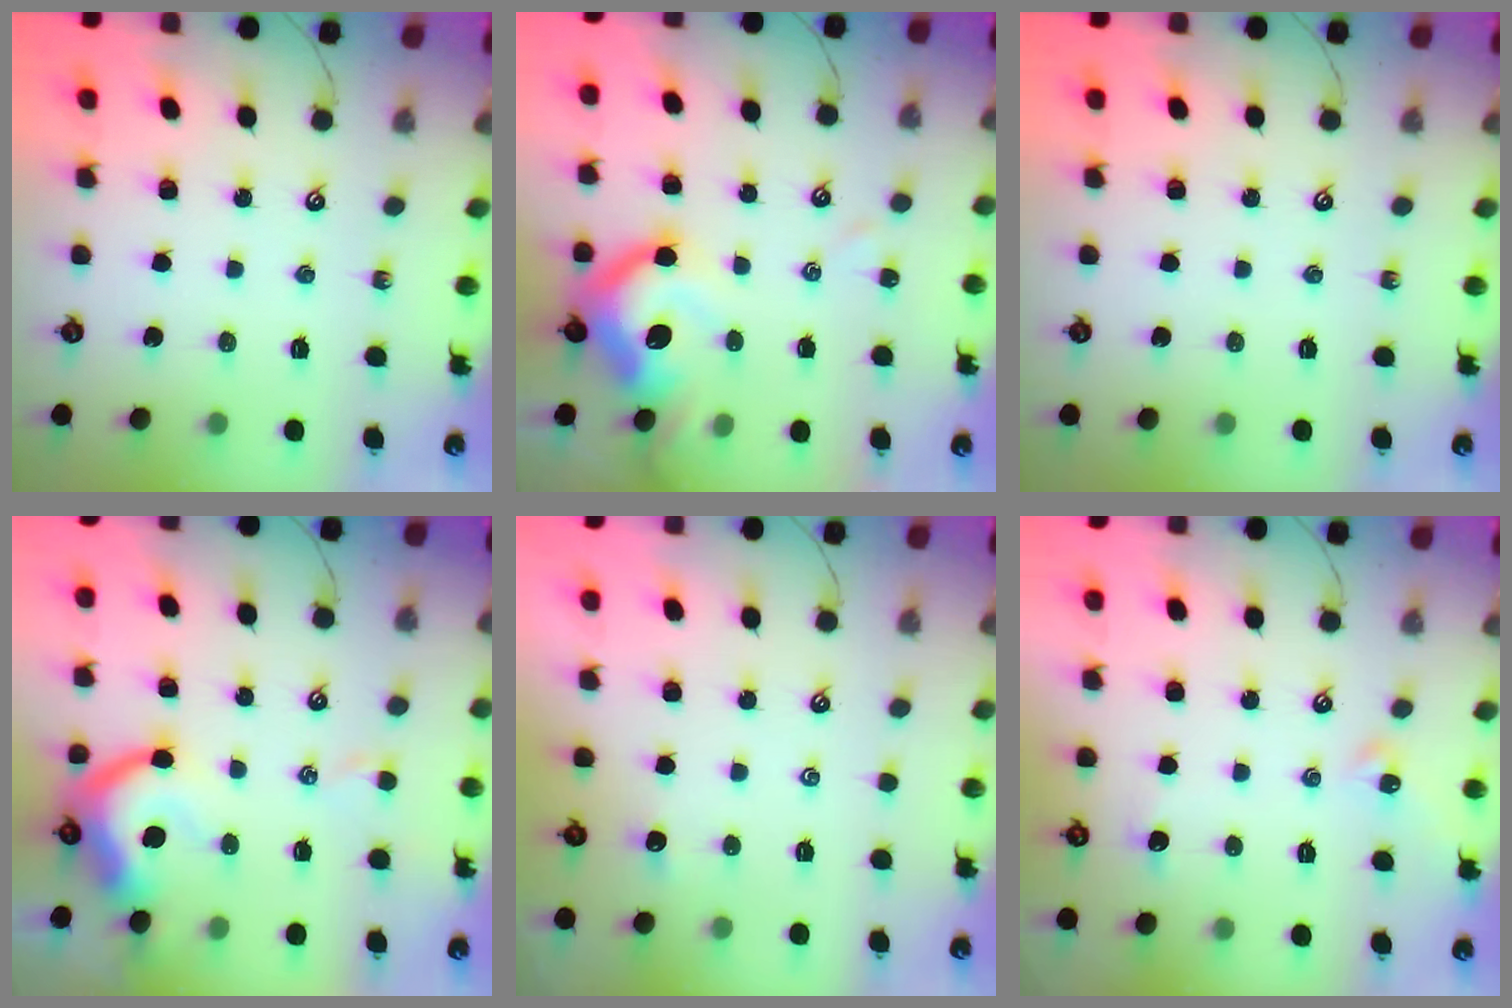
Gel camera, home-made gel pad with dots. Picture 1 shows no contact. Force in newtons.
{"total": 12.3, "press": 12.2, "slide": 1.6}
{"total": 0.0}
{"total": 8.9, "press": 8.7, "slide": 1.6}
{"total": 2.6, "press": 2.6, "slide": 0.2}
{"total": 1.4, "press": 1.3, "slide": 0.6}